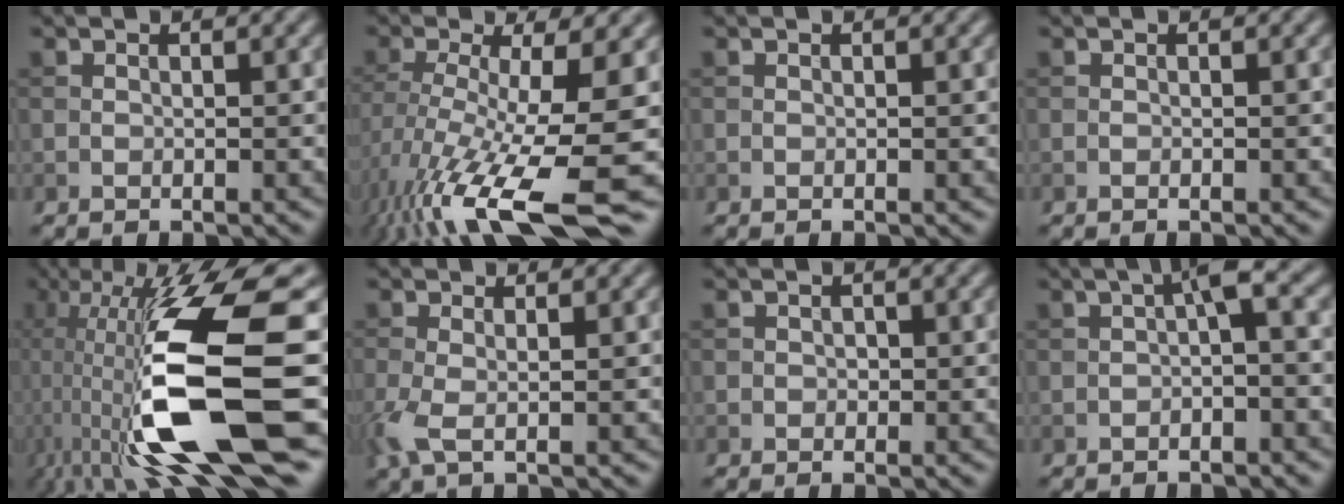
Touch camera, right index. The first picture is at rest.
{"total": 14.6, "force": [-6.5, 3.5, 12.6], "torque": [-0.247, -0.017, -0.103]}
{"total": 0.0}
{"total": 0.0}
{"total": 16.1, "force": [-1.6, 4.7, 15.4], "torque": [-0.290, 0.001, -0.026]}
{"total": 3.1, "force": [-0.7, 1.1, 2.8], "torque": [-0.077, -0.008, -0.019]}
{"total": 0.7, "force": [0.0, 0.7, 0.2], "torque": [0.001, -0.004, -0.003]}
{"total": 2.6, "force": [-0.2, 0.5, 2.5], "torque": [-0.040, 0.011, -0.006]}